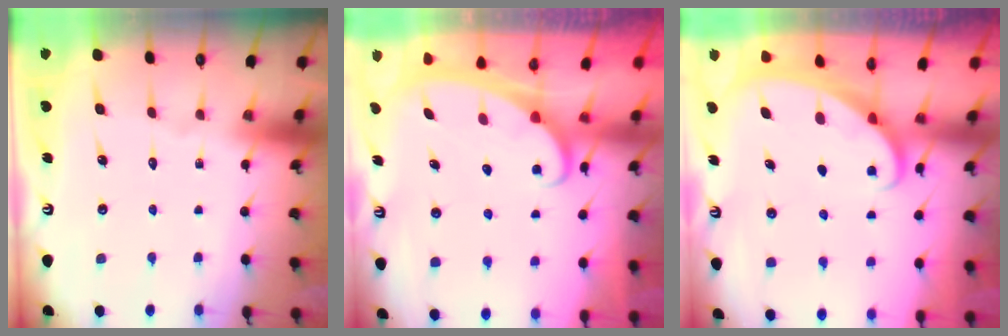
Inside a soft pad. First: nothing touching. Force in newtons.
{"total": 2.4, "press": 2.4, "slide": 0.3}
{"total": 1.6, "press": 1.6, "slide": 0.2}